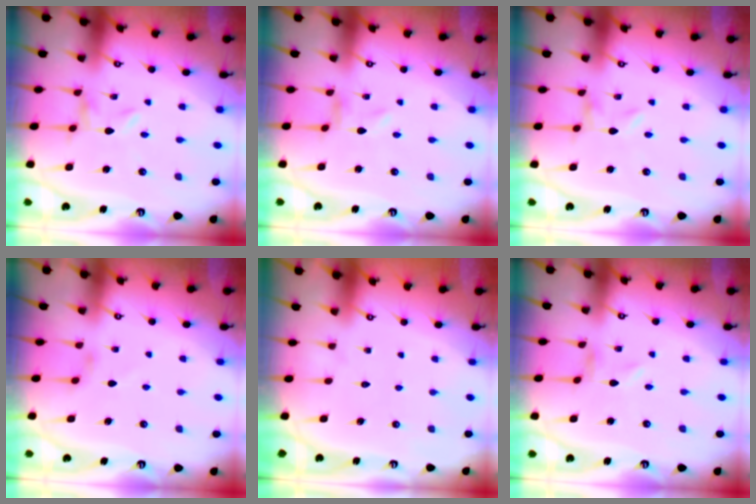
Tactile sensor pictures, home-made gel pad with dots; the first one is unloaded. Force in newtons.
{"total": 0.0}
{"total": 0.0}
{"total": 1.8, "press": 1.8, "slide": 0.4}
{"total": 1.6, "press": 1.6, "slide": 0.2}
{"total": 0.0}